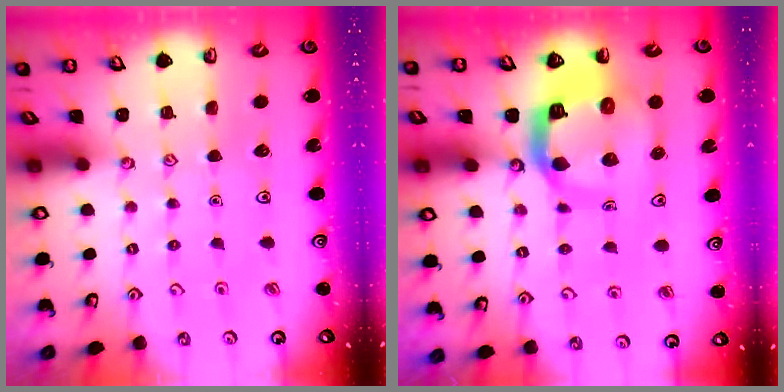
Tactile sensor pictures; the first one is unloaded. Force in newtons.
{"total": 10.6, "press": 10.5, "slide": 1.3}